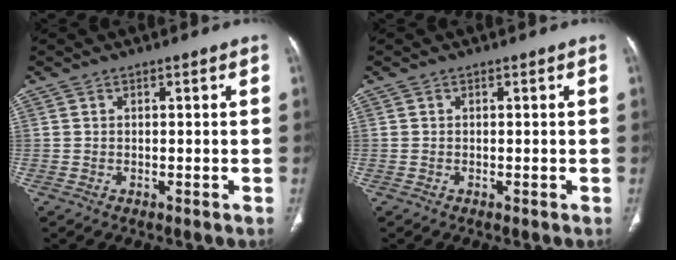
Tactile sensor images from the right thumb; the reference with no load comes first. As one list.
[{"total": 0.0}]